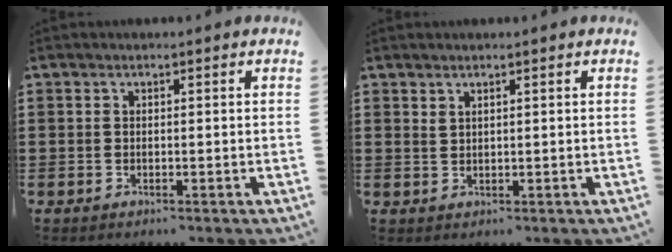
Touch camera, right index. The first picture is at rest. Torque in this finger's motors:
{"motor_torque": [0.00, 0.01, 0.01, 0.01]}